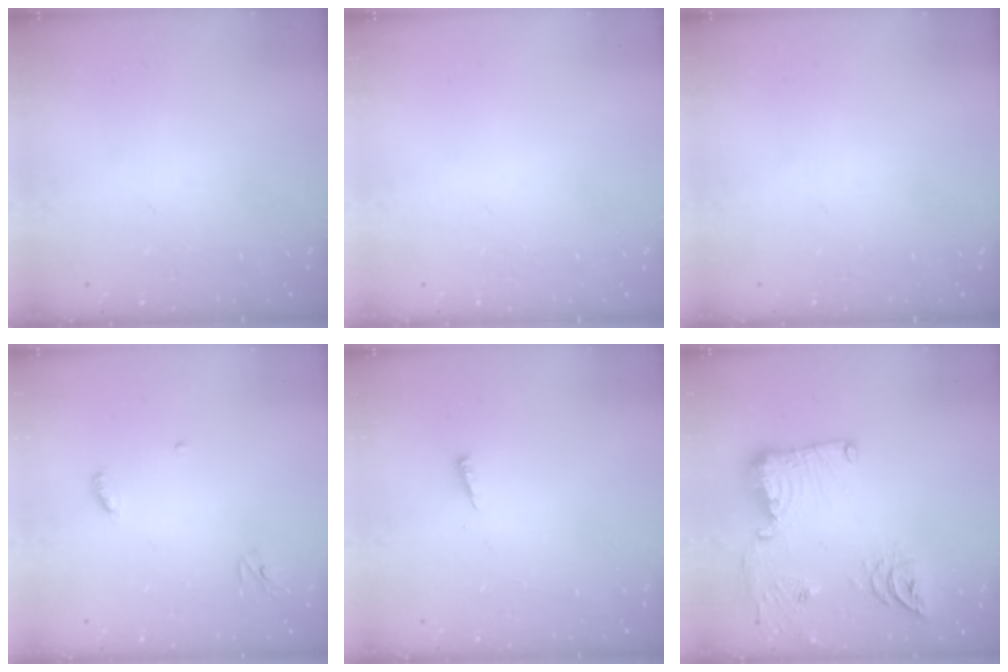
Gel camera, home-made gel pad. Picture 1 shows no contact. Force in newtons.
{"total": 0.0}
{"total": 0.0}
{"total": 3.9, "press": 3.9, "slide": 0.3}
{"total": 3.5, "press": 3.4, "slide": 0.3}
{"total": 20.1, "press": 19.4, "slide": 5.4}